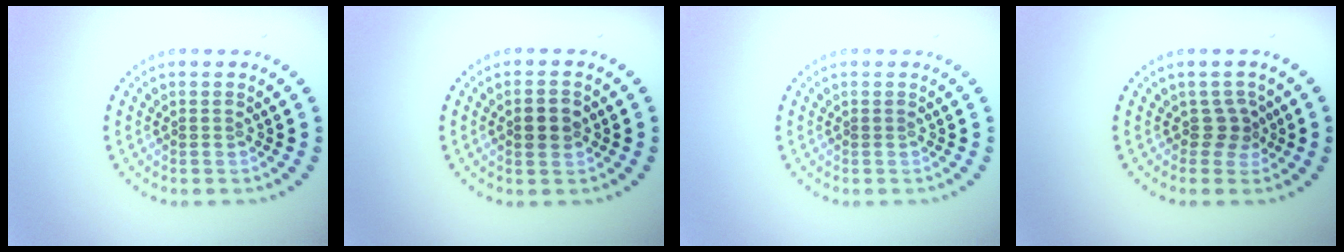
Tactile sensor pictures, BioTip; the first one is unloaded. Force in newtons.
{"total": 2.4, "press": 2.4, "slide": 0.1}
{"total": 0.0}
{"total": 1.9, "press": 1.3, "slide": 1.4}